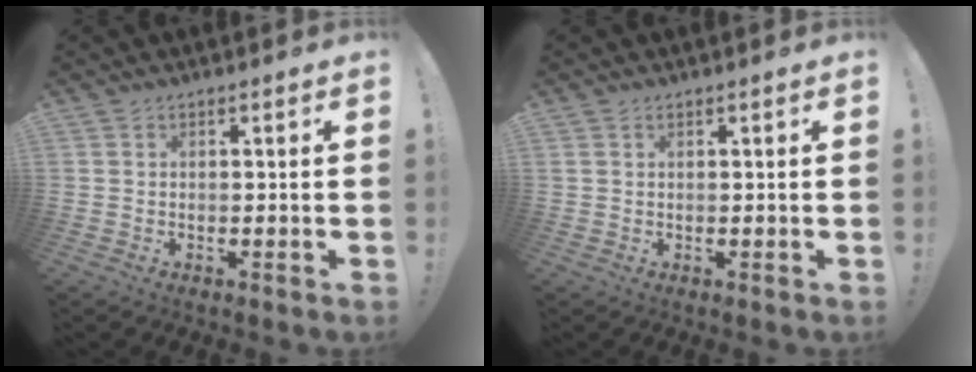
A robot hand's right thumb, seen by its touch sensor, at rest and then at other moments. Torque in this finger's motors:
{"motor_torque": [0.12, -0.22, -0.06, -0.11, 0.08]}